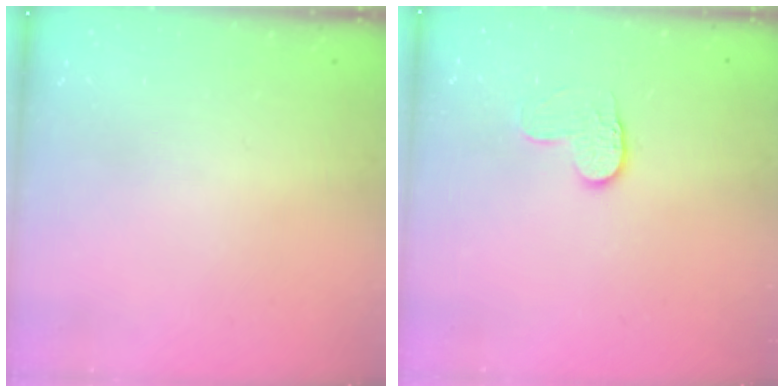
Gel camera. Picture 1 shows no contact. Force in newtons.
{"total": 6.2, "press": 6.2, "slide": 0.4}